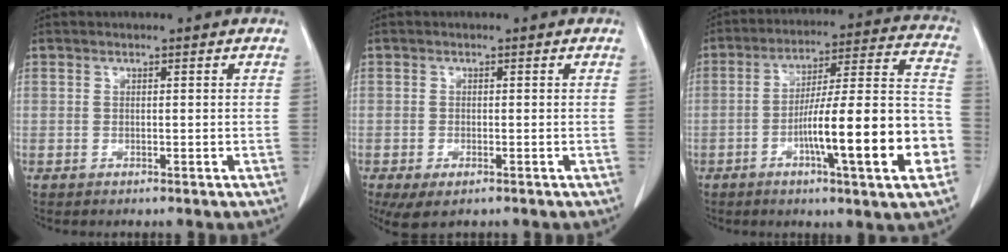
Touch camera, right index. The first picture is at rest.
{"total": 4.0, "force": [-2.3, 1.6, 2.8], "torque": [-0.048, -0.009, -0.029]}
{"total": 19.4, "force": [-6.3, 1.2, 18.4], "torque": [-0.247, 0.015, -0.093]}